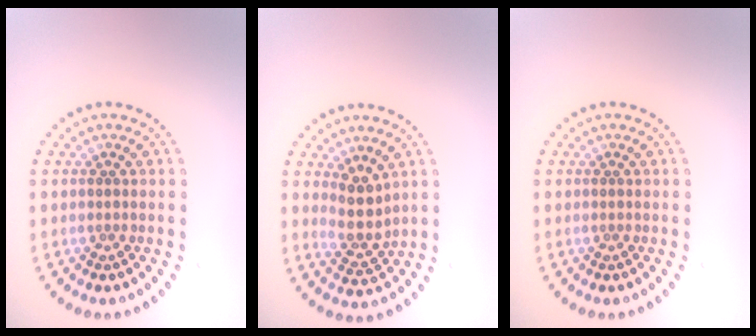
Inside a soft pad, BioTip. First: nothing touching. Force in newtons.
{"total": 2.8, "press": 2.3, "slide": 1.6}
{"total": 0.0}